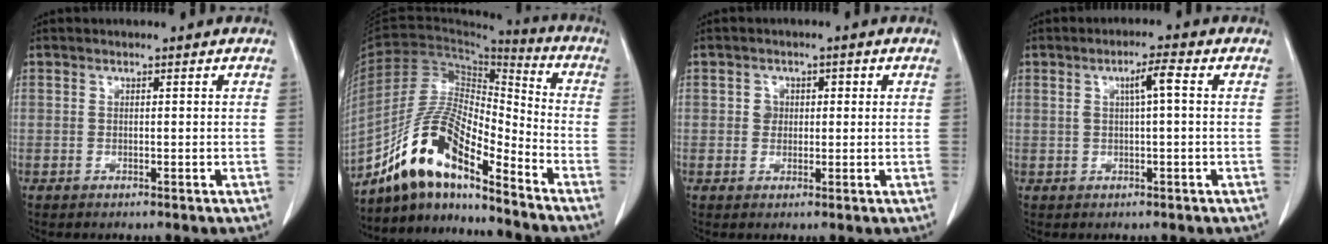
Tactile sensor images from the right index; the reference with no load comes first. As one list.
[{"total": 14.0, "force": [-10.8, 2.8, 8.5], "torque": [-0.171, 0.018, -0.196]}, {"total": 2.3, "force": [0.3, 2.1, 1.0], "torque": [-0.012, 0.009, 0.004]}, {"total": 3.5, "force": [0.8, 0.2, 3.4], "torque": [-0.059, 0.008, 0.014]}]